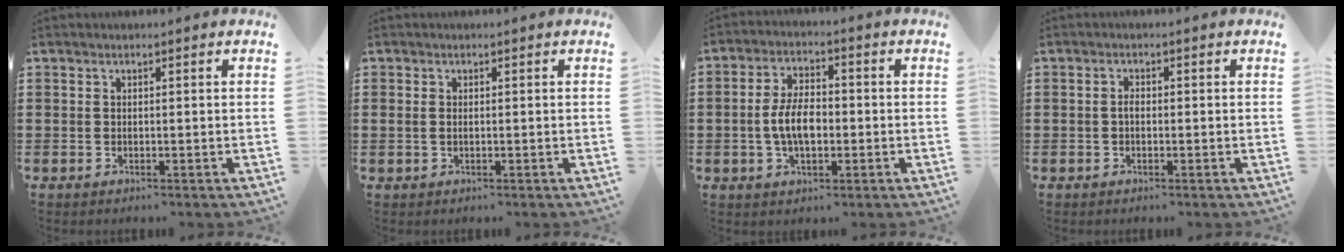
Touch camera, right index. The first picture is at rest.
{"total": 0.9, "force": [0.1, 0.5, 0.8], "torque": [-0.017, 0.004, 0.000]}
{"total": 6.5, "force": [-0.8, 3.3, 5.5], "torque": [-0.122, 0.002, -0.021]}
{"total": 1.3, "force": [-0.3, 0.6, 1.1], "torque": [-0.021, -0.001, -0.005]}